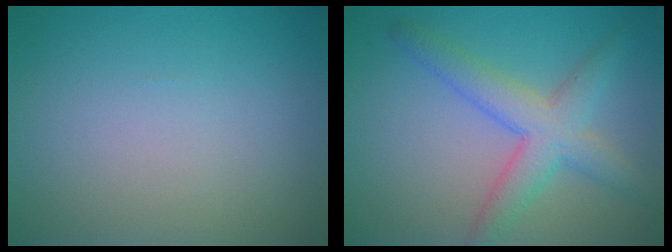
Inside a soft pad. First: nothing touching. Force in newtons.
{"total": 4.7, "press": 4.7, "slide": 0.1}